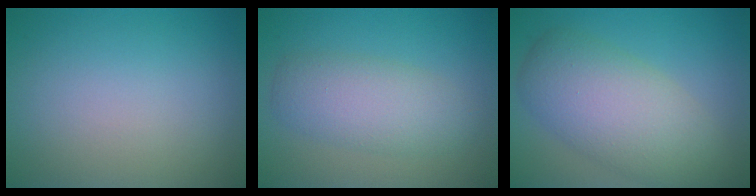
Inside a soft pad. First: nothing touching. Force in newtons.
{"total": 4.3, "press": 4.3, "slide": 0.2}
{"total": 7.4, "press": 7.4, "slide": 0.6}